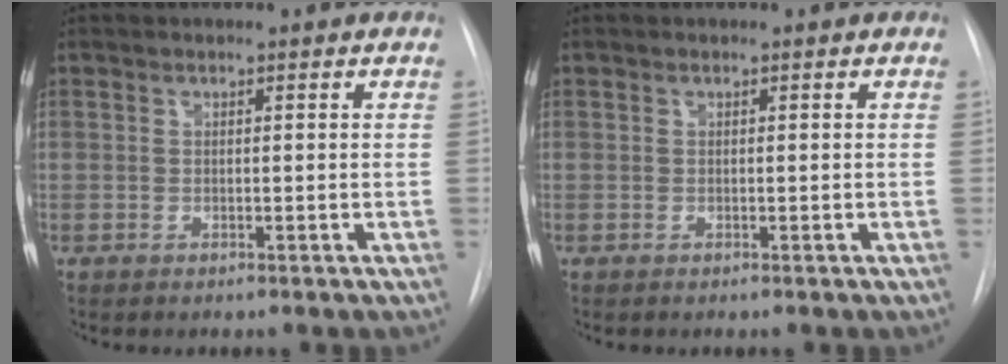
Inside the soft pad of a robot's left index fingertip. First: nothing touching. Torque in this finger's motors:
{"motor_torque": [0.00, 0.00, 0.00, 0.00]}